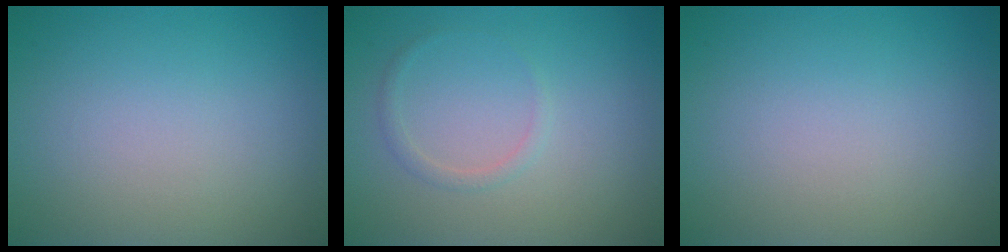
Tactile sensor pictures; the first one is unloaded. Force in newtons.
{"total": 0.9, "press": 0.9, "slide": 0.1}
{"total": 0.0}